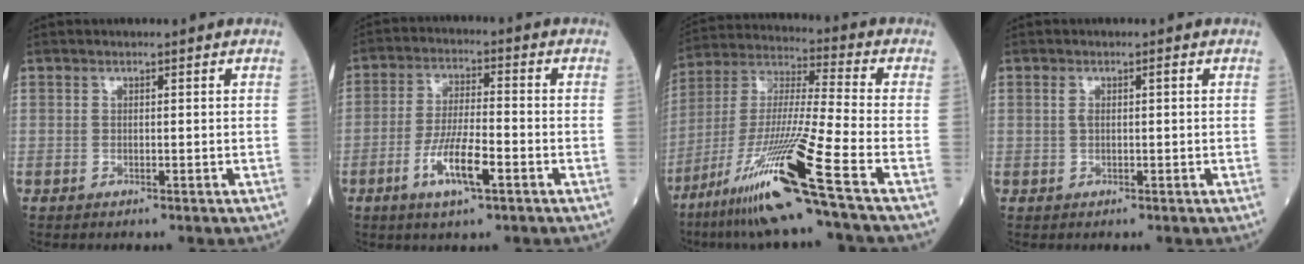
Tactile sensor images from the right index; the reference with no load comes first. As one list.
[{"total": 8.1, "force": [-3.6, 1.4, 7.1], "torque": [-0.140, -0.006, -0.064]}, {"total": 19.3, "force": [-10.8, -1.8, 15.9], "torque": [-0.341, -0.044, -0.204]}, {"total": 1.5, "force": [0.3, 0.5, 1.3], "torque": [-0.030, 0.013, 0.008]}]